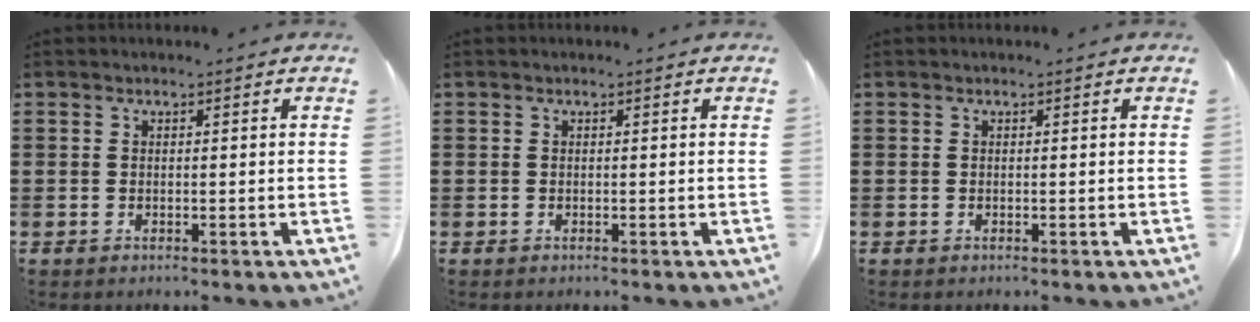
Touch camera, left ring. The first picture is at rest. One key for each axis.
{"total": 0.0}
{"total": 0.0}